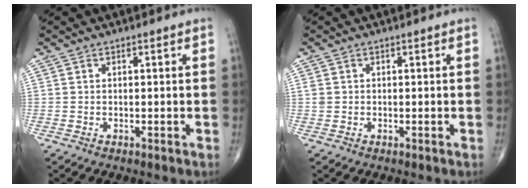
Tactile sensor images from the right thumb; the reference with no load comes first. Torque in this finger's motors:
{"motor_torque": [0.58, 0.31, 0.39, 0.08, -0.03]}